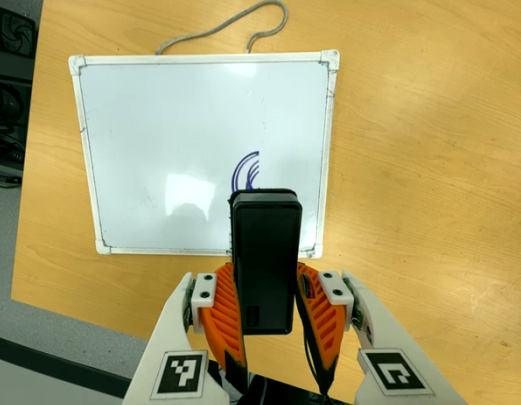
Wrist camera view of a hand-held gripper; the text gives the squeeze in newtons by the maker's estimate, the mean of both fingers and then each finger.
{"total": 7.5, "left": 6.1, "right": 8.8}